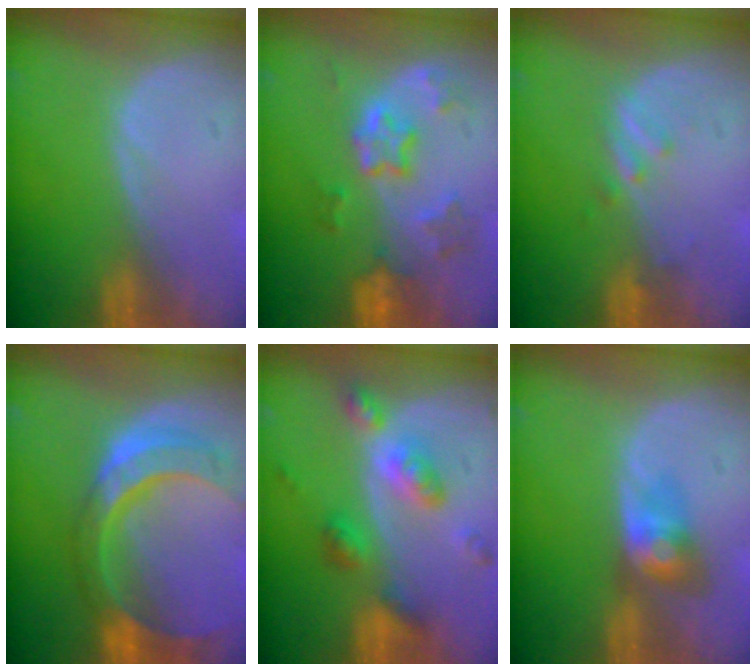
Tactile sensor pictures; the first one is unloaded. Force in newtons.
{"total": 7.1, "press": 6.4, "slide": 3.2}
{"total": 1.9, "press": 1.9, "slide": 0.3}
{"total": 11.2, "press": 9.4, "slide": 6.0}
{"total": 6.9, "press": 6.9, "slide": 0.5}
{"total": 4.0, "press": 4.0, "slide": 0.2}